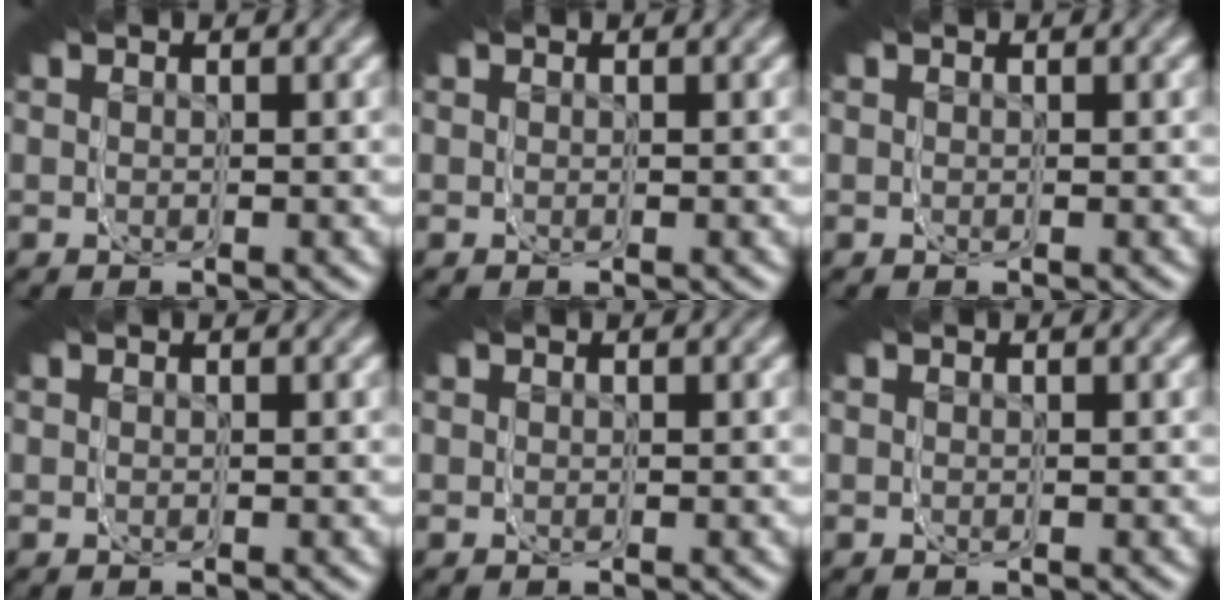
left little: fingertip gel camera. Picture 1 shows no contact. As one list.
[{"total": 0.0}, {"total": 0.0}, {"total": 0.0}, {"total": 0.0}, {"total": 0.0}]